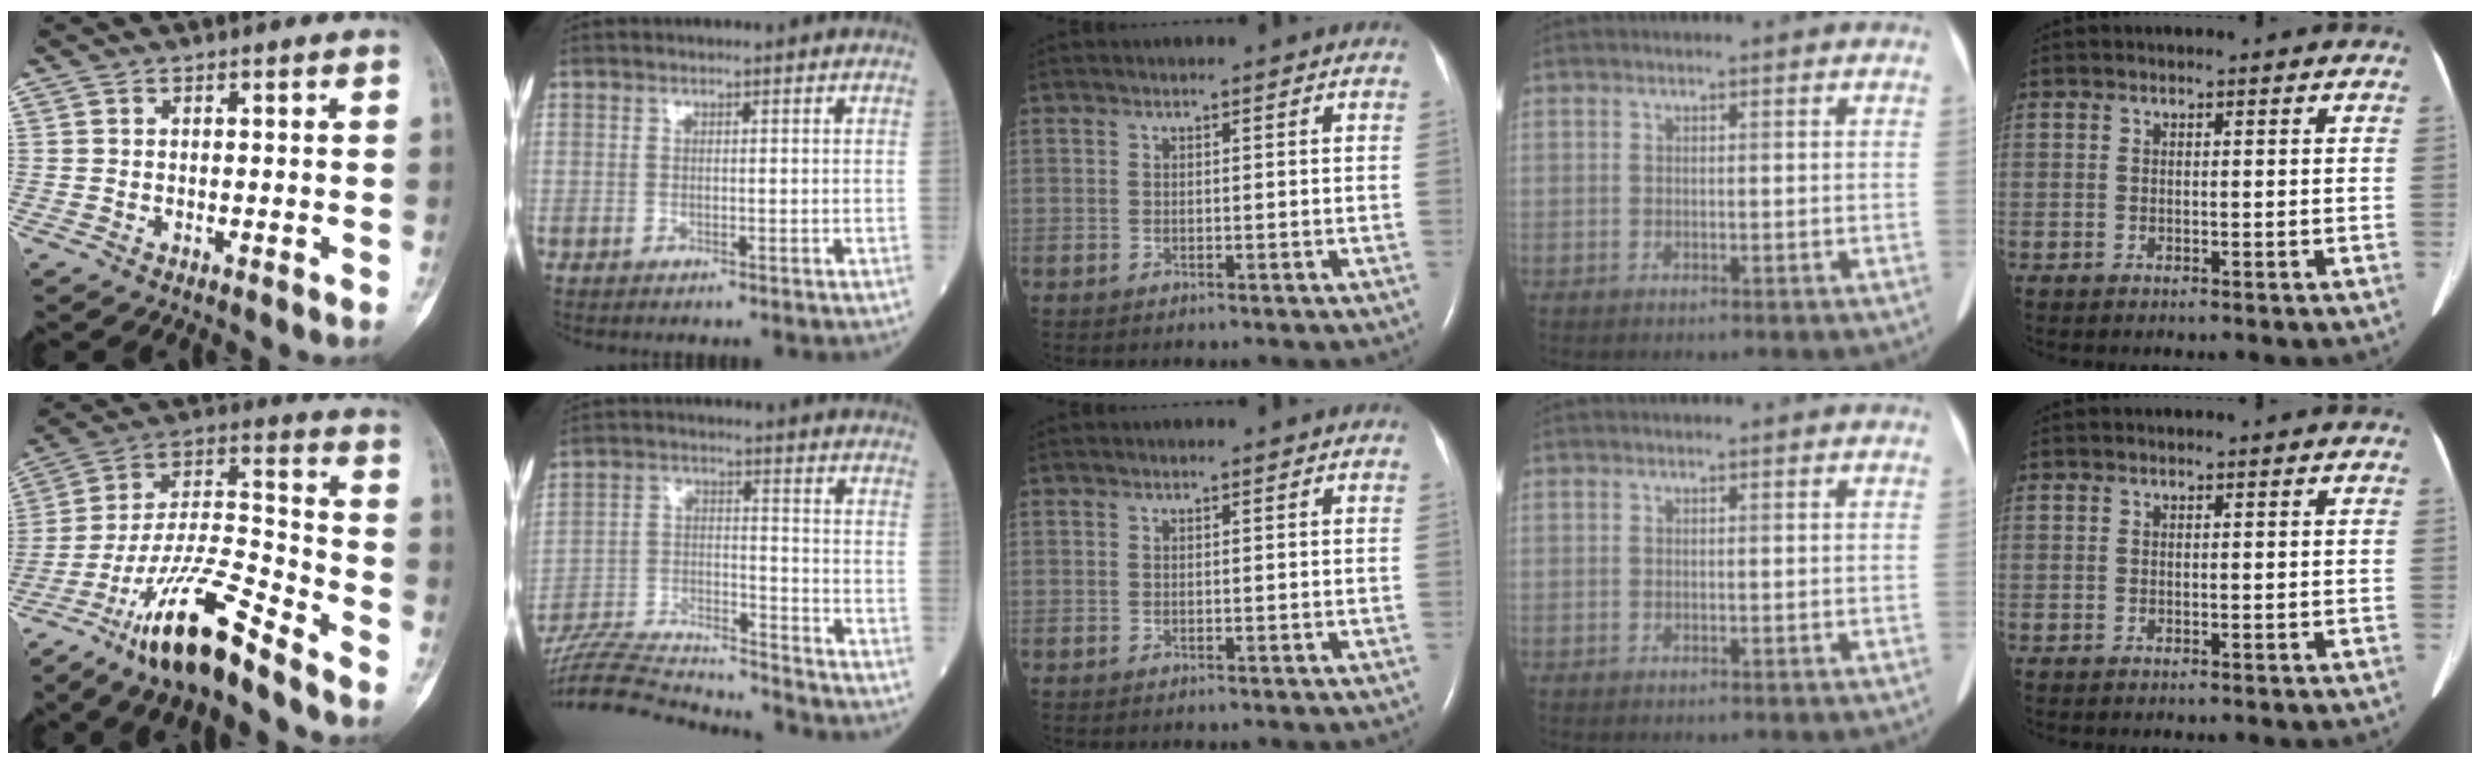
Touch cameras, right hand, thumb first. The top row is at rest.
{"thumb": {"total": 17.8, "force": [-12.6, 3.3, 12.2], "torque": [-0.230, 0.079, -0.228]}, "index": {"total": 20.0, "force": [-19.2, 1.5, 5.4], "torque": [-0.127, -0.004, -0.308]}}